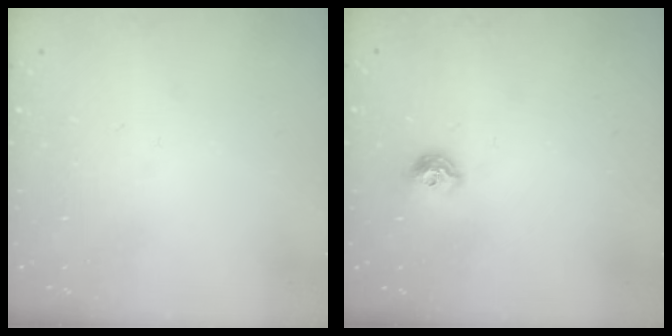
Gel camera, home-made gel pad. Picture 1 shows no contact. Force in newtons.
{"total": 7.5, "press": 7.4, "slide": 1.0}